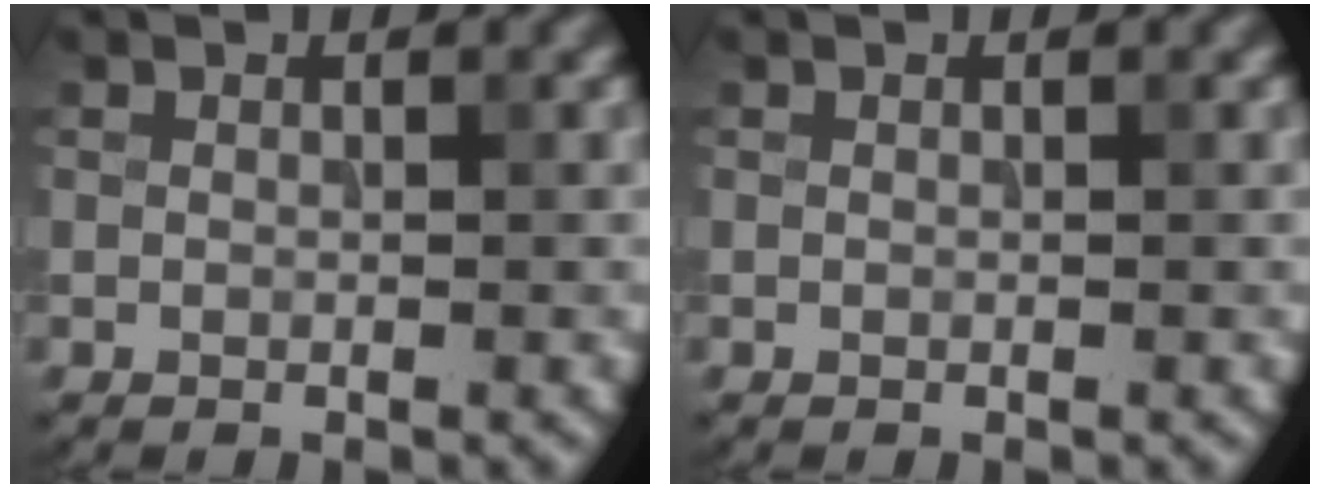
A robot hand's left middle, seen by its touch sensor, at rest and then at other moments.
{"total": 0.0}